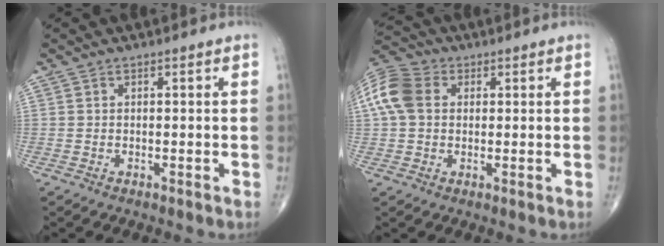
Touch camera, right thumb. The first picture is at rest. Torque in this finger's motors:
{"motor_torque": [-0.20, 0.24, 0.06, 0.01, 0.14]}